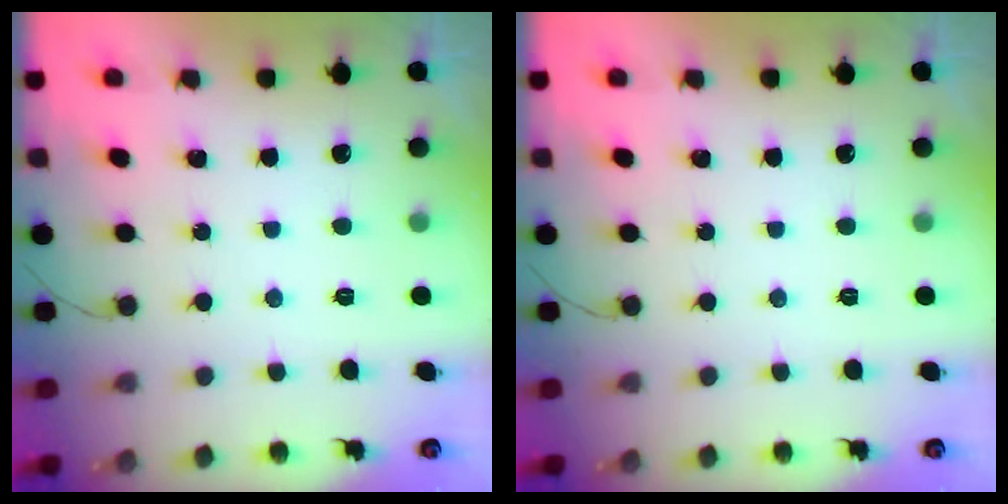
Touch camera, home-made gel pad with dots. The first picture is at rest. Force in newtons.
{"total": 0.0}